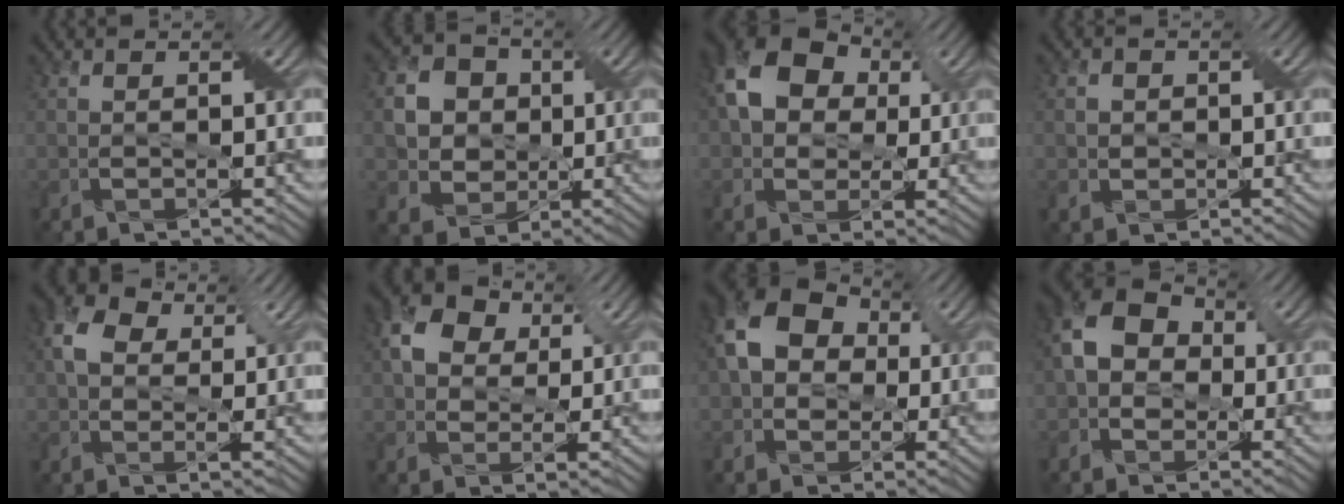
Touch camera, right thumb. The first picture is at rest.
{"total": 7.2, "force": [0.6, 6.5, 2.9], "torque": [-0.083, 0.001, 0.004]}
{"total": 11.0, "force": [2.9, 8.2, 6.8], "torque": [-0.158, 0.026, 0.039]}
{"total": 1.8, "force": [0.0, 1.7, 0.3], "torque": [-0.007, 0.003, -0.006]}
{"total": 6.3, "force": [1.9, 4.3, 4.2], "torque": [-0.092, 0.008, 0.031]}
{"total": 6.5, "force": [2.1, 4.8, 3.8], "torque": [-0.082, 0.009, 0.031]}
{"total": 10.3, "force": [1.4, 8.0, 6.3], "torque": [-0.138, 0.016, 0.007]}
{"total": 8.0, "force": [0.0, 6.5, 4.6], "torque": [-0.102, 0.008, -0.017]}